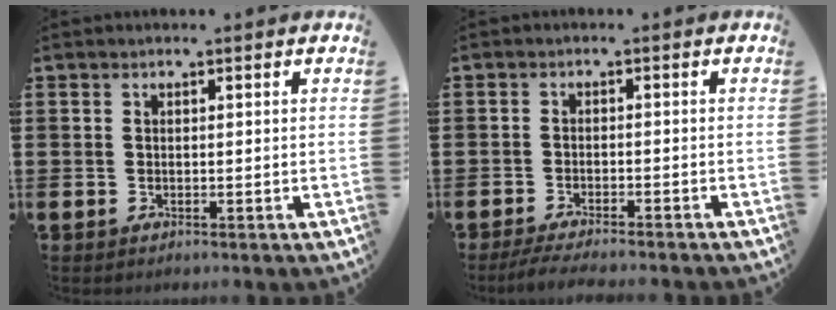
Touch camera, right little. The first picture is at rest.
{"total": 2.3, "force": [-2.1, -0.1, 1.0], "torque": [-0.014, 0.001, -0.039]}